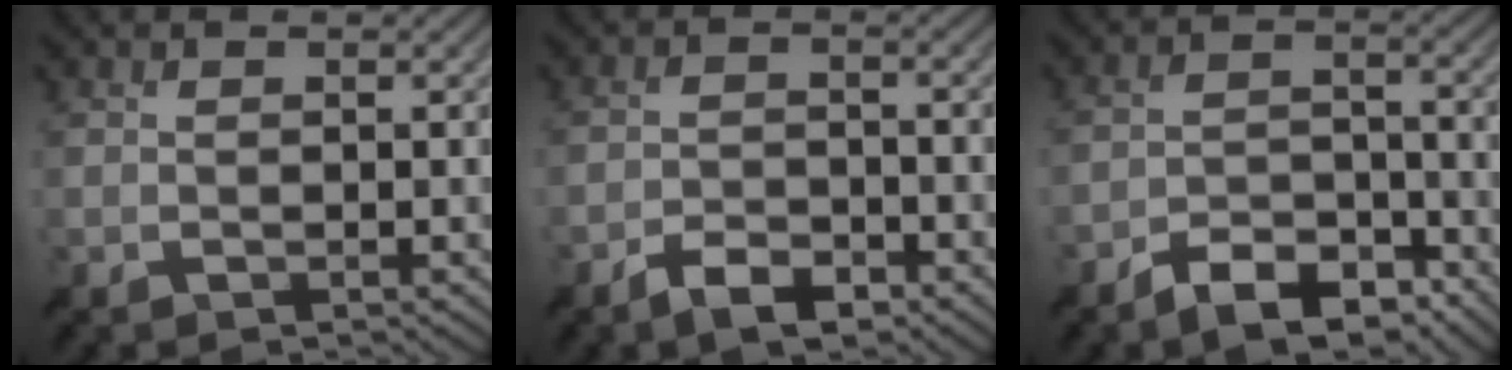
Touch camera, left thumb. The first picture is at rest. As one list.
[{"total": 4.0, "force": [-3.0, 1.5, 2.2], "torque": [-0.042, -0.001, -0.055]}, {"total": 7.5, "force": [-5.9, 3.0, 3.6], "torque": [-0.057, -0.001, -0.110]}]